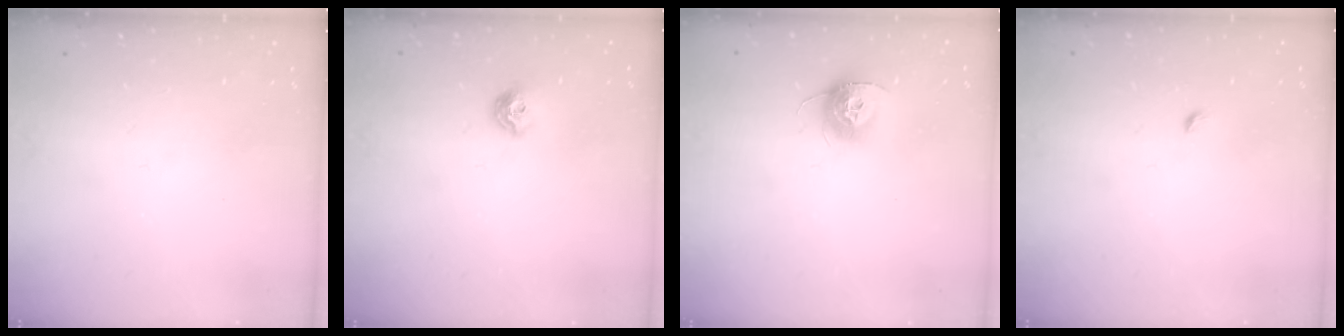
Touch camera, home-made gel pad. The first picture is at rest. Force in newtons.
{"total": 7.5, "press": 7.4, "slide": 1.0}
{"total": 10.2, "press": 10.2, "slide": 0.4}
{"total": 2.7, "press": 2.6, "slide": 0.6}